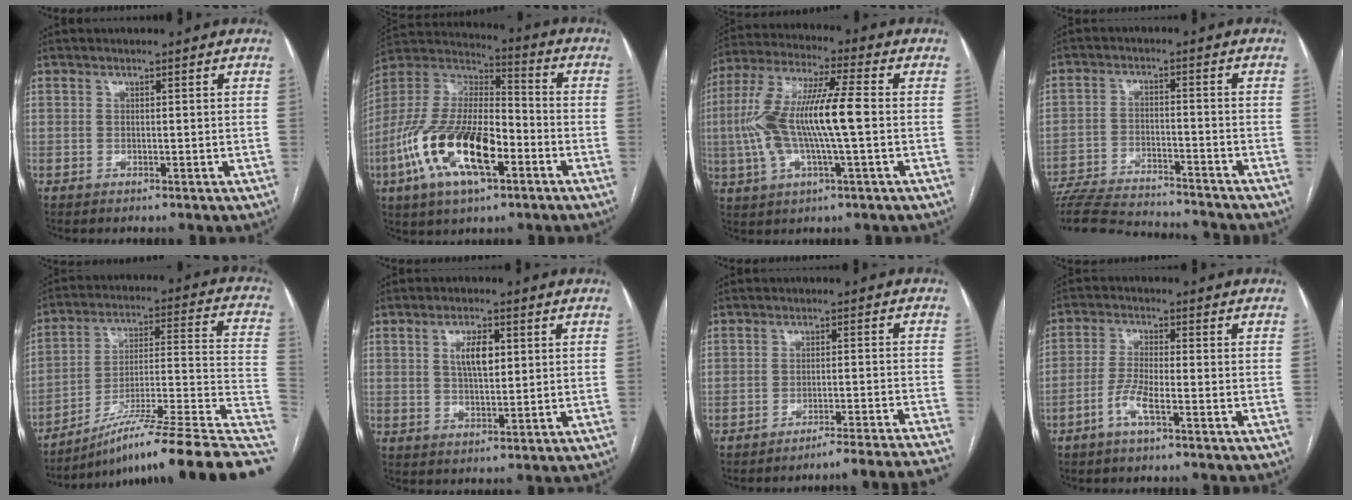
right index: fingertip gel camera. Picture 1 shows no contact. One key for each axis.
{"total": 19.2, "fx": -7.1, "fy": 7.3, "fz": 16.2, "tx": -0.343, "ty": 0.002, "tz": -0.126}
{"total": 14.4, "fx": -0.8, "fy": 2.2, "fz": 14.2, "tx": -0.300, "ty": 0.017, "tz": -0.017}
{"total": 17.8, "fx": -16.7, "fy": 2.6, "fz": 5.7, "tx": -0.123, "ty": -0.013, "tz": -0.253}
{"total": 24.2, "fx": -17.7, "fy": 0.0, "fz": 16.4, "tx": -0.167, "ty": 0.020, "tz": -0.280}
{"total": 5.2, "fx": 1.4, "fy": 2.1, "fz": 4.5, "tx": -0.081, "ty": 0.006, "tz": 0.028}
{"total": 17.1, "fx": -16.3, "fy": -2.6, "fz": 4.5, "tx": -0.008, "ty": -0.017, "tz": -0.202}
{"total": 4.7, "fx": -2.6, "fy": 0.6, "fz": 3.9, "tx": -0.086, "ty": 0.001, "tz": -0.054}